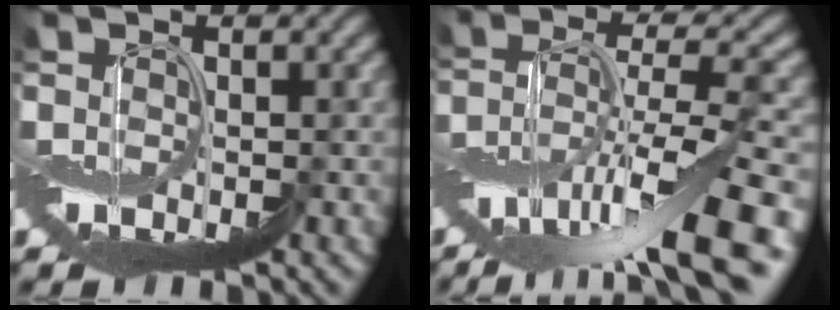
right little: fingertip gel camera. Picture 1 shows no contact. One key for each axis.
{"total": 11.9, "fx": -5.3, "fy": 4.0, "fz": 9.9, "tx": -0.182, "ty": 0.017, "tz": -0.085}